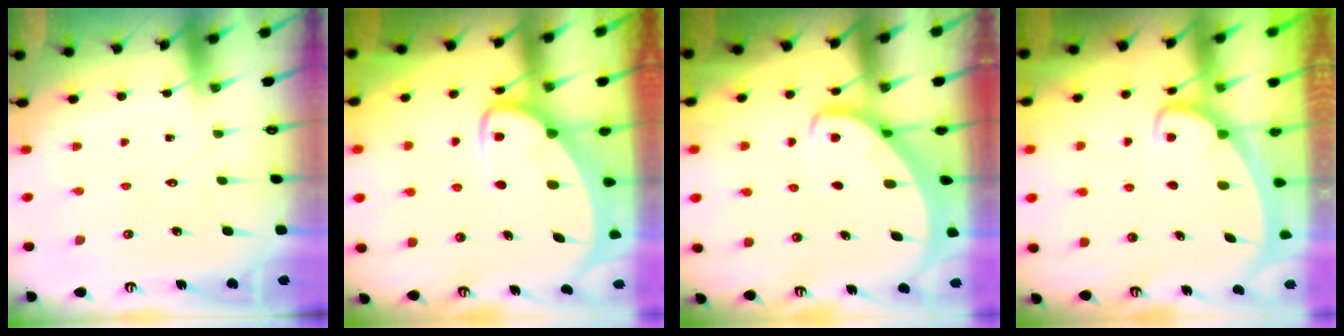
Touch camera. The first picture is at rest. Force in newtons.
{"total": 5.8, "press": 5.8, "slide": 0.6}
{"total": 2.6, "press": 2.6, "slide": 0.3}
{"total": 2.2, "press": 2.2, "slide": 0.3}